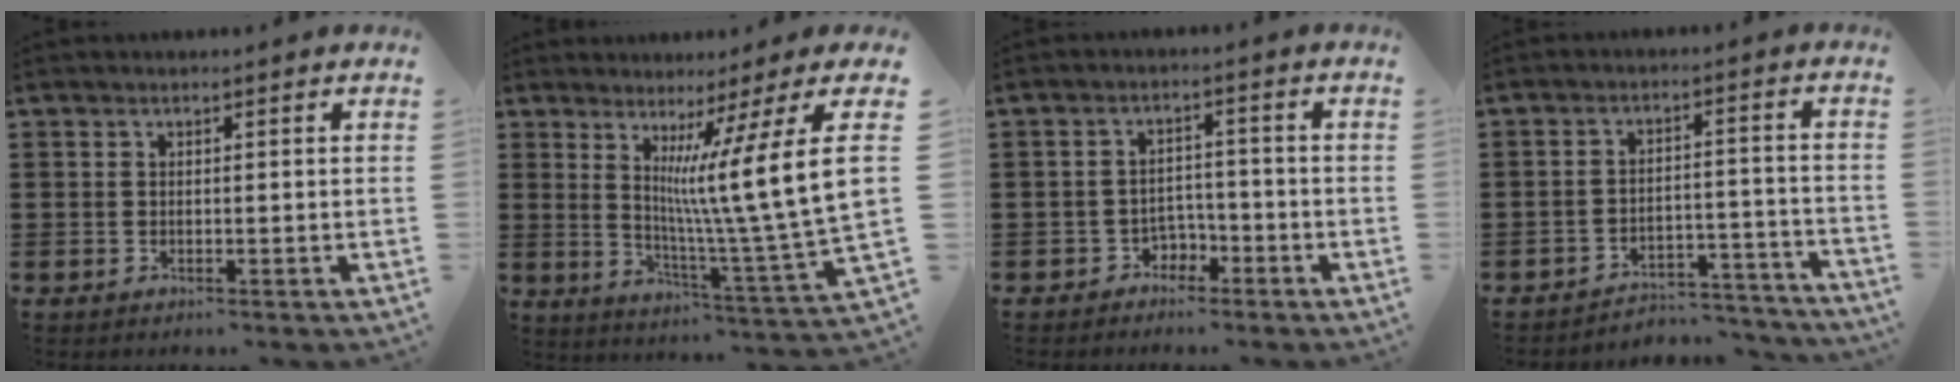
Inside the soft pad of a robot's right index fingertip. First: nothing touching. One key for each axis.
{"total": 13.1, "fx": 3.6, "fy": -0.3, "fz": 12.6, "tx": -0.224, "ty": -0.036, "tz": 0.044}
{"total": 2.9, "fx": -2.4, "fy": 1.6, "fz": 0.5, "tx": -0.019, "ty": 0.003, "tz": -0.051}
{"total": 4.7, "fx": -4.5, "fy": 1.0, "fz": 1.0, "tx": -0.019, "ty": 0.007, "tz": -0.092}